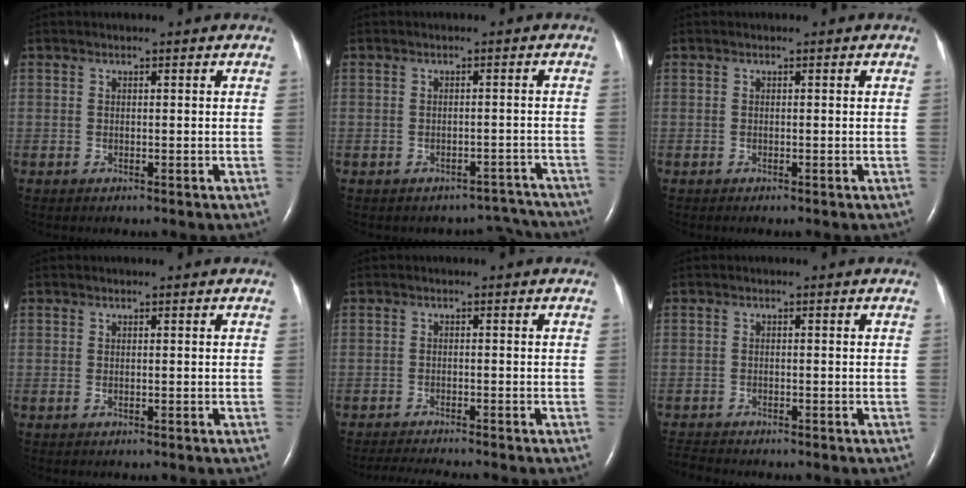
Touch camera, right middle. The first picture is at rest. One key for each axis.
{"total": 5.1, "fx": -4.7, "fy": 1.7, "fz": -1.3, "tx": 0.033, "ty": 0.033, "tz": -0.046}
{"total": 0.0}
{"total": 0.0}
{"total": 5.0, "fx": -4.6, "fy": -0.7, "fz": 1.6, "tx": -0.027, "ty": -0.018, "tz": -0.075}
{"total": 2.6, "fx": -2.5, "fy": 0.1, "fz": 0.4, "tx": -0.009, "ty": -0.013, "tz": -0.043}